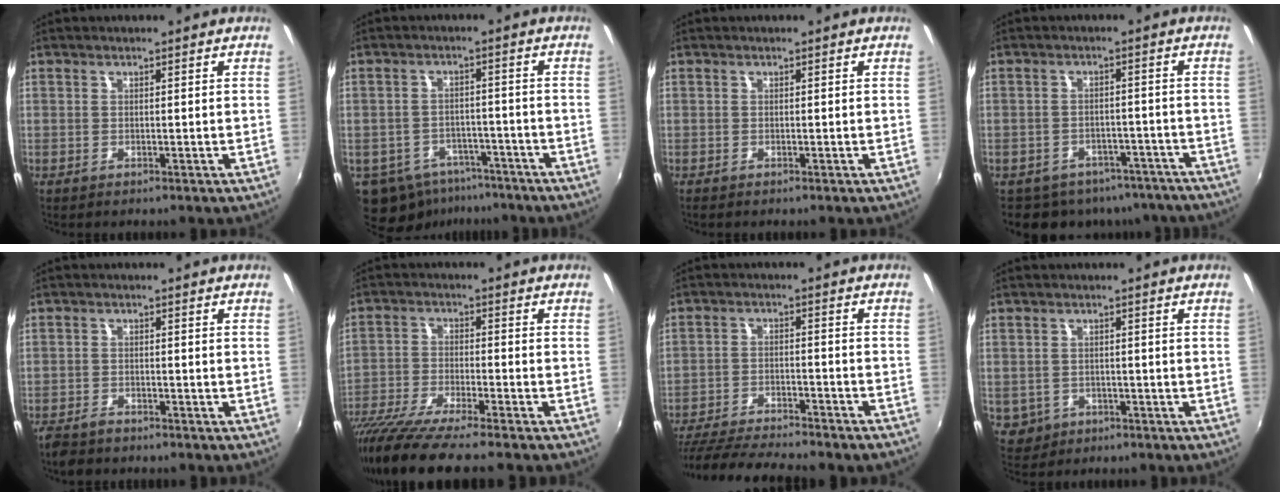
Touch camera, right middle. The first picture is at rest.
{"total": 10.8, "force": [-5.2, 8.3, 4.6], "torque": [-0.125, -0.006, -0.057]}
{"total": 0.0}
{"total": 13.0, "force": [-10.4, 6.9, 3.7], "torque": [-0.081, 0.009, -0.118]}
{"total": 4.5, "force": [-3.9, 1.7, 1.5], "torque": [-0.048, -0.013, -0.073]}
{"total": 15.1, "force": [-12.6, 0.2, 8.2], "torque": [-0.176, -0.048, -0.229]}
{"total": 18.9, "force": [-16.3, 3.0, 9.1], "torque": [-0.181, -0.037, -0.250]}
{"total": 4.7, "force": [-1.4, 4.2, 1.5], "torque": [-0.043, 0.000, -0.009]}